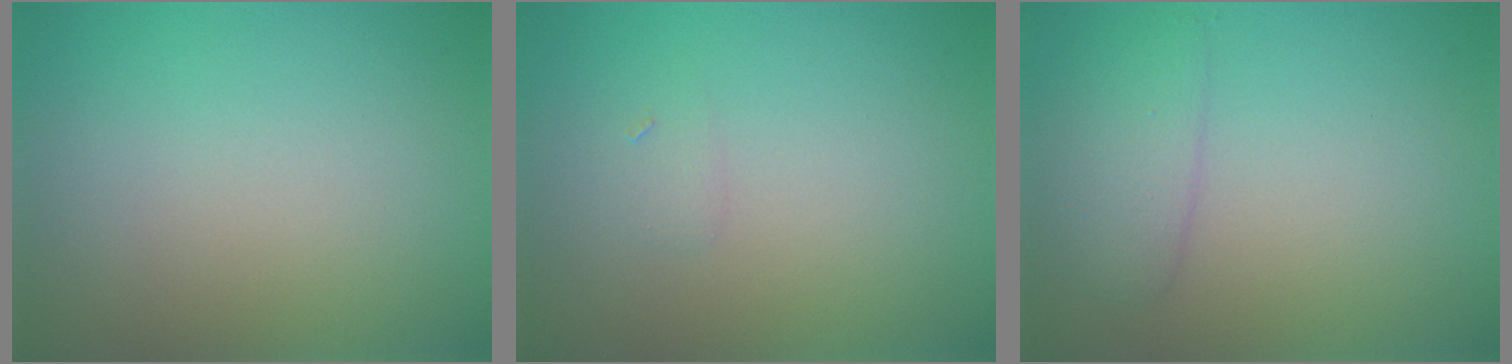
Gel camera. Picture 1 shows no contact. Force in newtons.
{"total": 0.7, "press": 0.7, "slide": 0.0}
{"total": 2.3, "press": 2.3, "slide": 0.1}